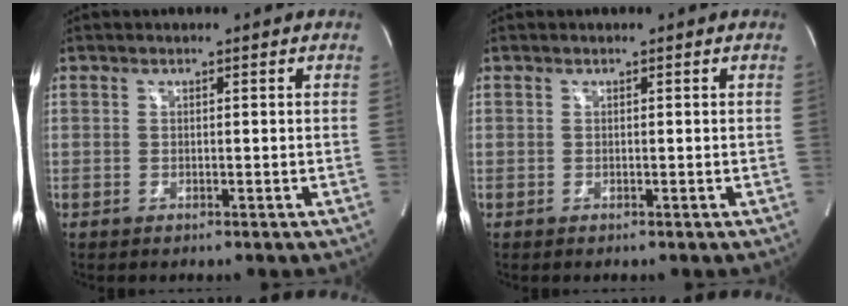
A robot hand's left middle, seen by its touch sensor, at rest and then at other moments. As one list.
[{"total": 0.0}]